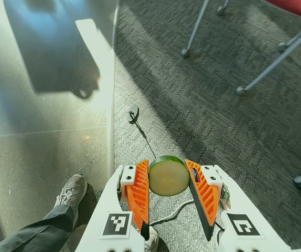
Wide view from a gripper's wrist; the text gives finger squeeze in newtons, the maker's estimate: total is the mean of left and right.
{"total": 7.8, "left": 7.8, "right": 7.8}